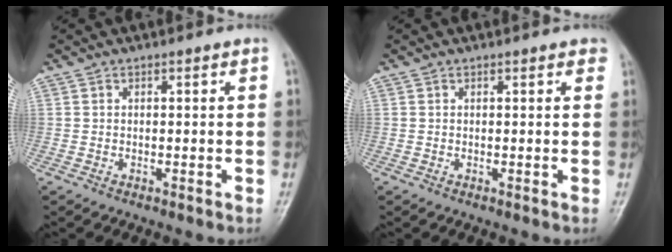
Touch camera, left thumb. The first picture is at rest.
{"total": 1.4, "force": [1.0, 0.7, 0.7], "torque": [0.001, 0.000, 0.007]}